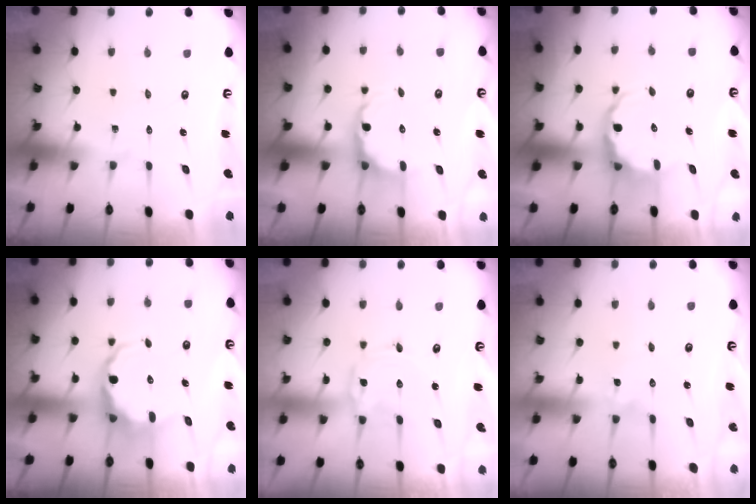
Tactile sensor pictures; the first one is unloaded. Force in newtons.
{"total": 7.0, "press": 6.6, "slide": 2.2}
{"total": 7.2, "press": 6.9, "slide": 1.9}
{"total": 8.2, "press": 8.0, "slide": 1.9}
{"total": 1.3, "press": 1.3, "slide": 0.2}
{"total": 1.8, "press": 1.7, "slide": 0.2}